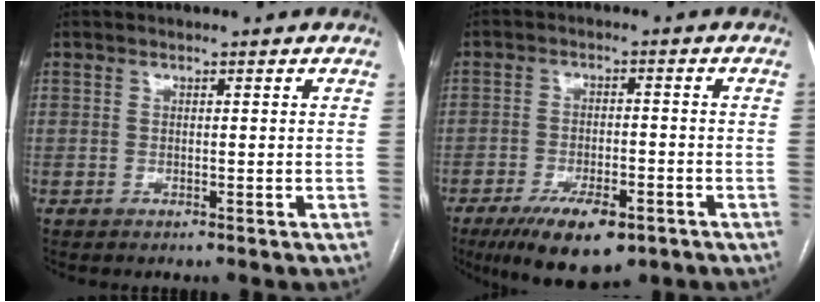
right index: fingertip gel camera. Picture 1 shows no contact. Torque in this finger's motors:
{"motor_torque": [0.45, -0.32, 0.61, 0.12]}